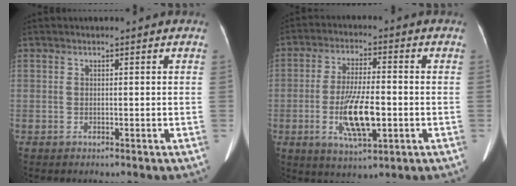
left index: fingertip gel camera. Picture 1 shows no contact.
{"total": 9.8, "force": [-2.3, 2.4, 9.2], "torque": [-0.177, -0.007, -0.038]}